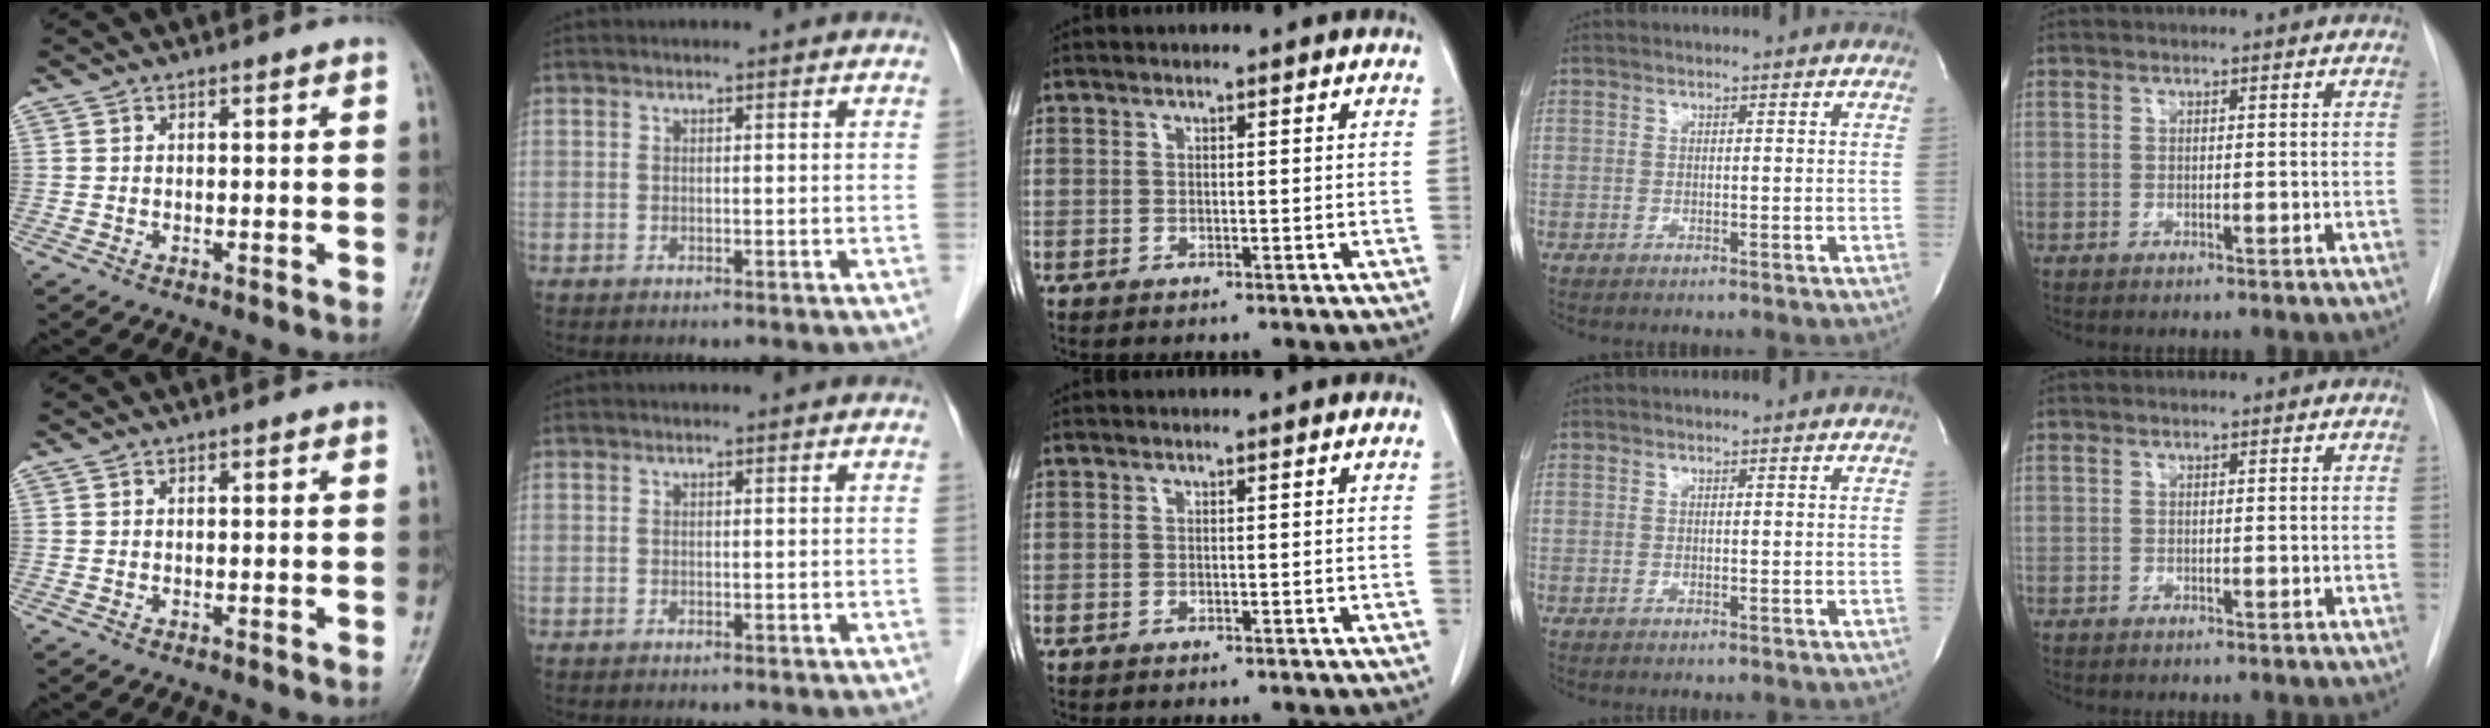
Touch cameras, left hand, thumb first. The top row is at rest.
{}